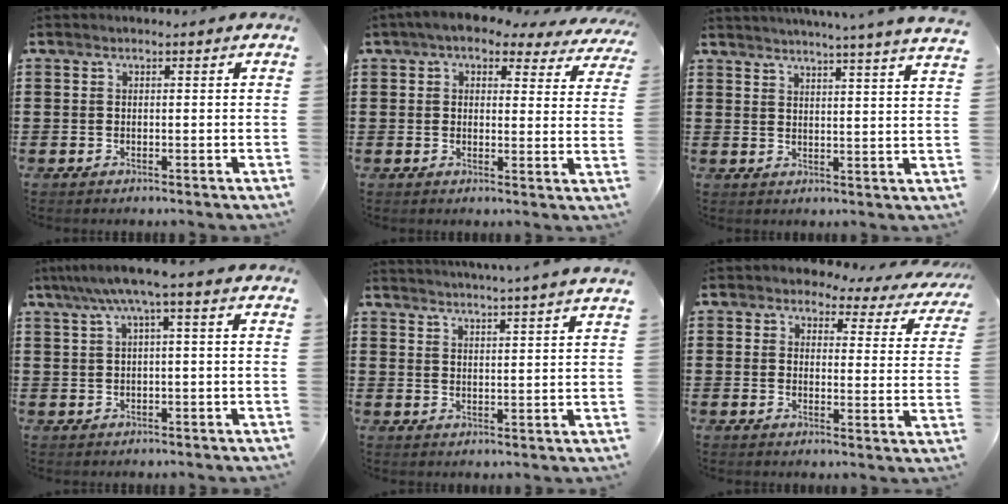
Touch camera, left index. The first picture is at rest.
{"total": 4.7, "force": [3.8, 1.7, 2.3], "torque": [-0.059, -0.008, 0.065]}
{"total": 4.2, "force": [3.9, -1.3, 1.0], "torque": [-0.033, -0.025, 0.065]}
{"total": 4.3, "force": [0.8, 0.1, 4.2], "torque": [-0.080, 0.002, 0.011]}
{"total": 3.3, "force": [3.1, -1.1, 0.4], "torque": [-0.018, -0.019, 0.053]}
{"total": 3.5, "force": [3.0, 1.4, 1.1], "torque": [-0.033, -0.015, 0.047]}